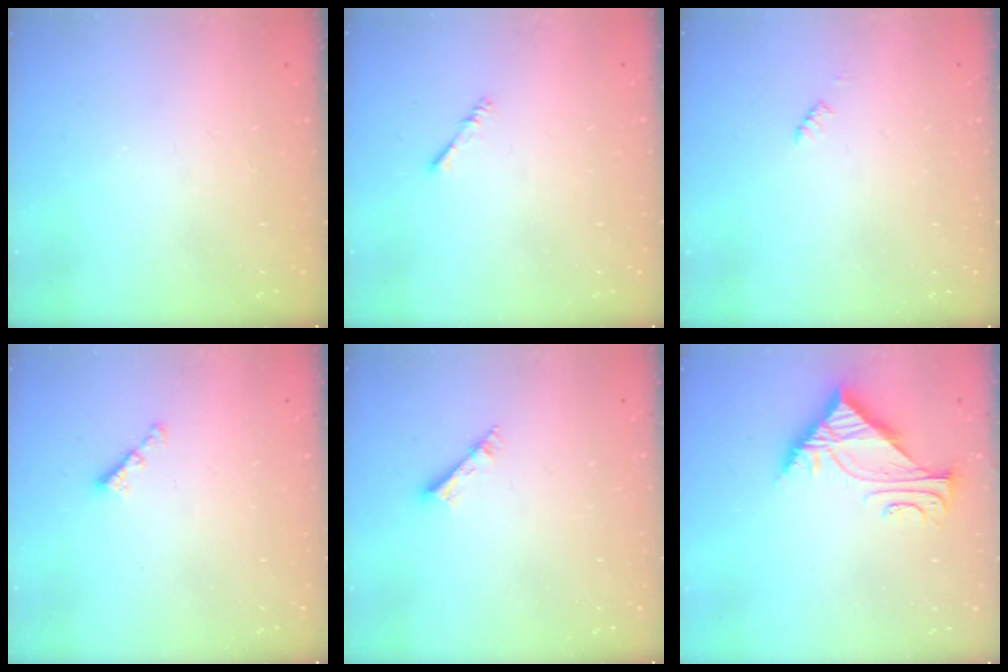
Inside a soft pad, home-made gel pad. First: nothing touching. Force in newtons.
{"total": 1.4, "press": 1.4, "slide": 0.4}
{"total": 0.9, "press": 0.9, "slide": 0.2}
{"total": 2.4, "press": 2.4, "slide": 0.4}
{"total": 3.0, "press": 3.0, "slide": 0.4}
{"total": 6.0, "press": 6.0, "slide": 0.8}